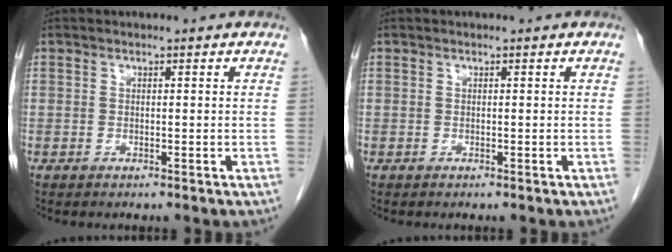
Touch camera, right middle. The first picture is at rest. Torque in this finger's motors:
{"motor_torque": [-0.34, -0.20, -0.03, -0.01]}